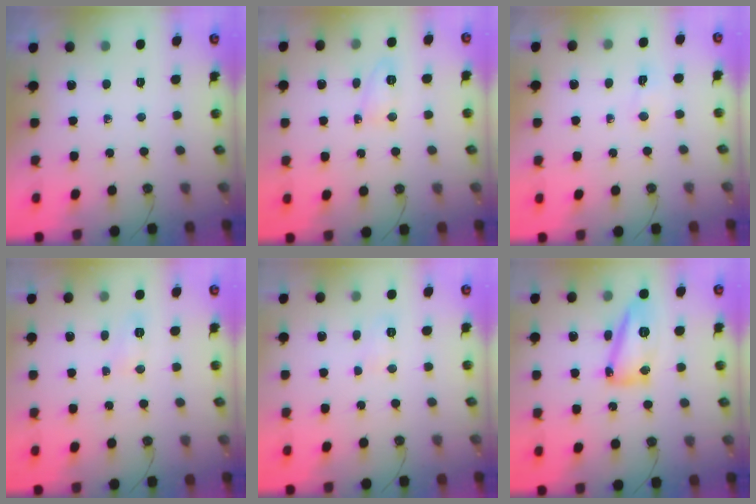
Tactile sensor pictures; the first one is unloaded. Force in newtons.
{"total": 4.2, "press": 4.0, "slide": 1.3}
{"total": 2.5, "press": 2.5, "slide": 0.5}
{"total": 7.1, "press": 7.0, "slide": 0.8}
{"total": 3.9, "press": 3.7, "slide": 1.1}
{"total": 13.9, "press": 13.9, "slide": 1.2}